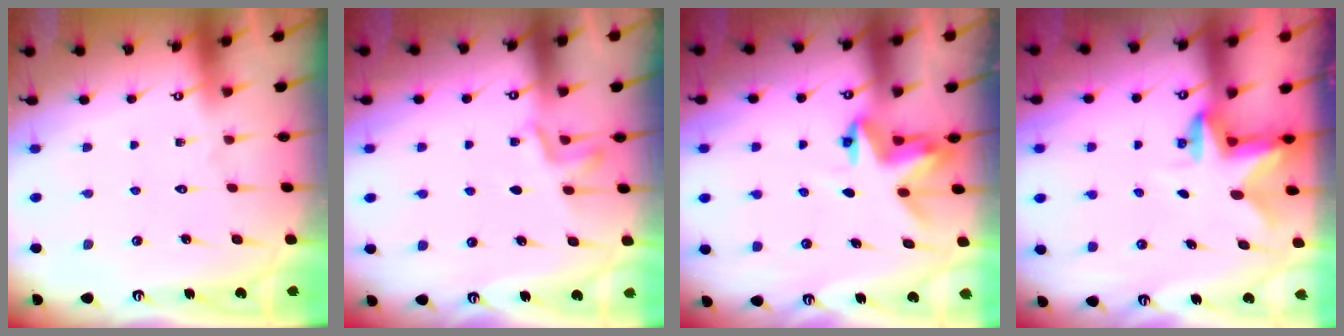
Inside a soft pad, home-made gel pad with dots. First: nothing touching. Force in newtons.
{"total": 3.6, "press": 3.4, "slide": 1.2}
{"total": 3.8, "press": 3.8, "slide": 0.5}
{"total": 2.3, "press": 2.3, "slide": 0.4}